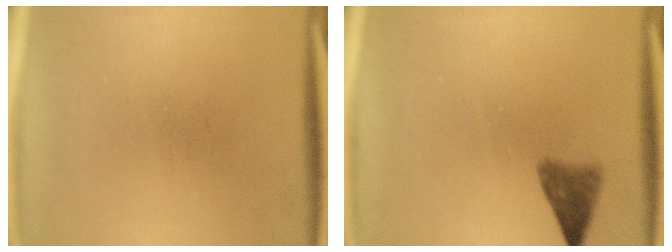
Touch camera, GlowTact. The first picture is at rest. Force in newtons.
{"total": 3.0}